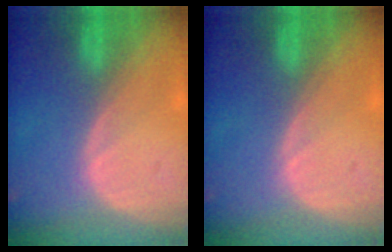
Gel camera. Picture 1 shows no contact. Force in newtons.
{"total": 0.0}